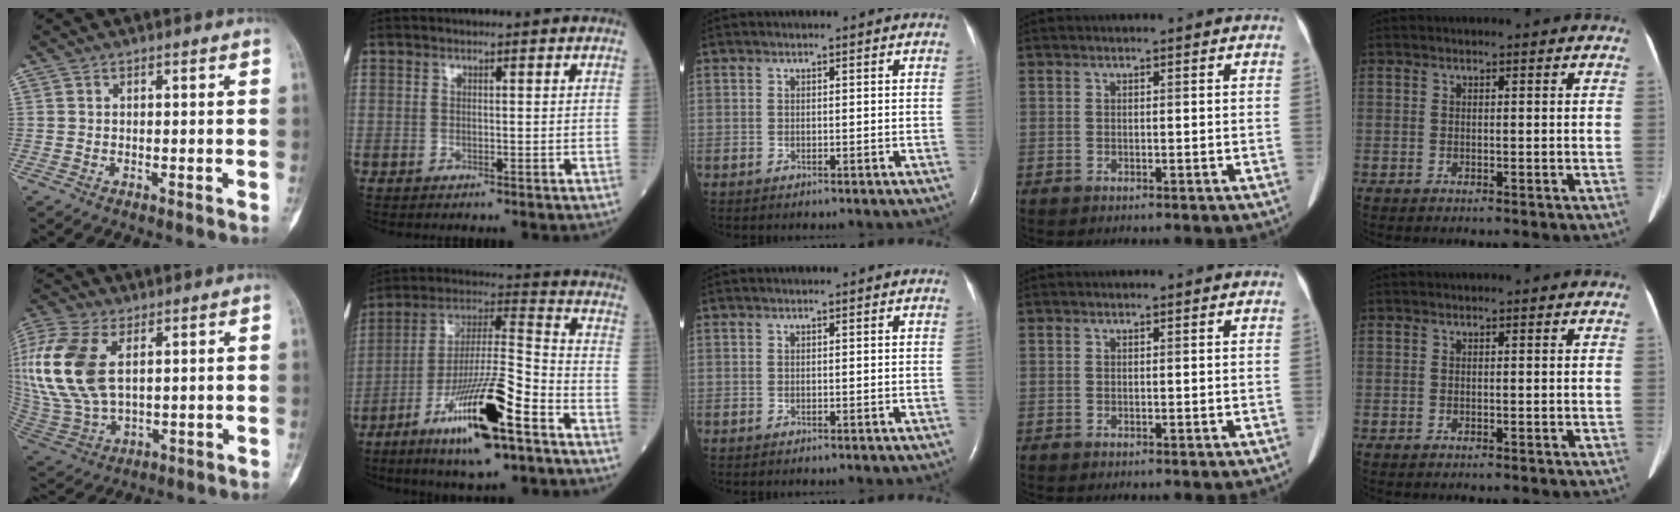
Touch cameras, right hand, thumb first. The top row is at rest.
{"thumb": {"total": 18.7, "force": [4.6, 10.6, 14.7], "torque": [-0.337, -0.012, 0.094]}, "index": {"total": 18.5, "force": [-9.9, 2.5, 15.5], "torque": [-0.298, -0.024, -0.169]}}